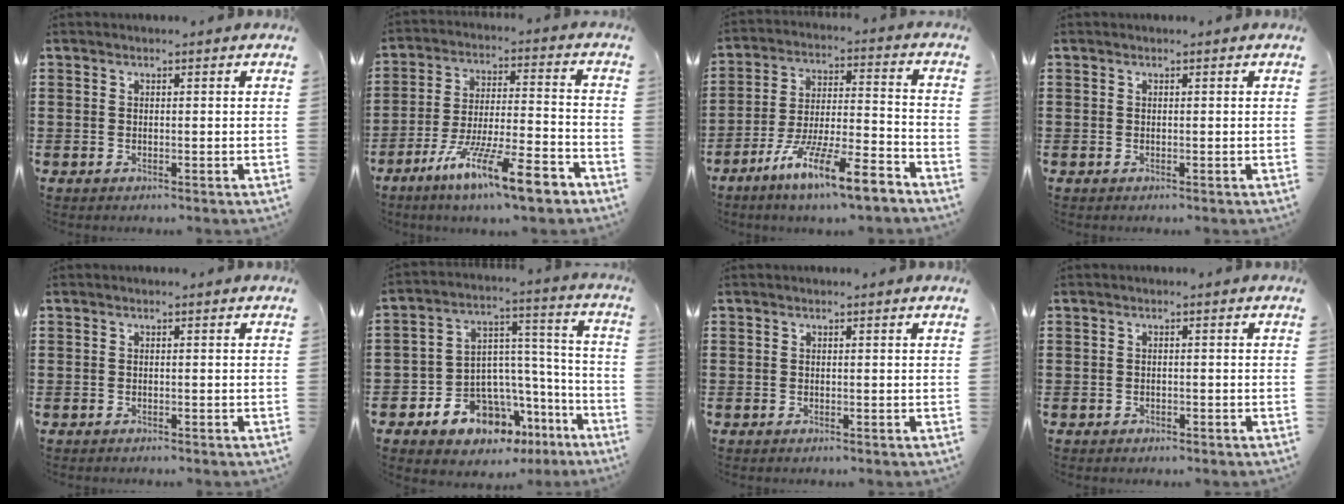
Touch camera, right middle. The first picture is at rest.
{"total": 13.0, "force": [-9.3, 2.1, 8.7], "torque": [-0.150, 0.025, -0.170]}
{"total": 11.3, "force": [-8.7, 1.1, 7.1], "torque": [-0.127, 0.015, -0.166]}
{"total": 0.0}
{"total": 0.0}
{"total": 9.0, "force": [-6.8, 5.6, 2.0], "torque": [-0.043, 0.020, -0.121]}
{"total": 0.0}
{"total": 0.6, "force": [-0.5, 0.4, 0.1], "torque": [-0.003, 0.000, -0.011]}